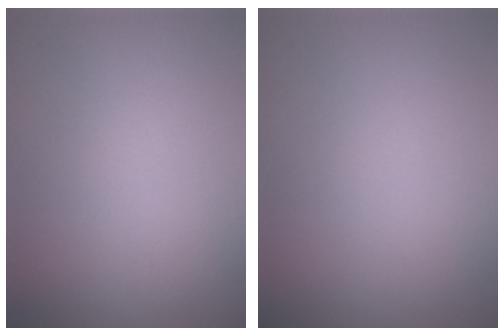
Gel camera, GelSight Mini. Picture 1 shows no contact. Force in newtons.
{"total": 0.0}